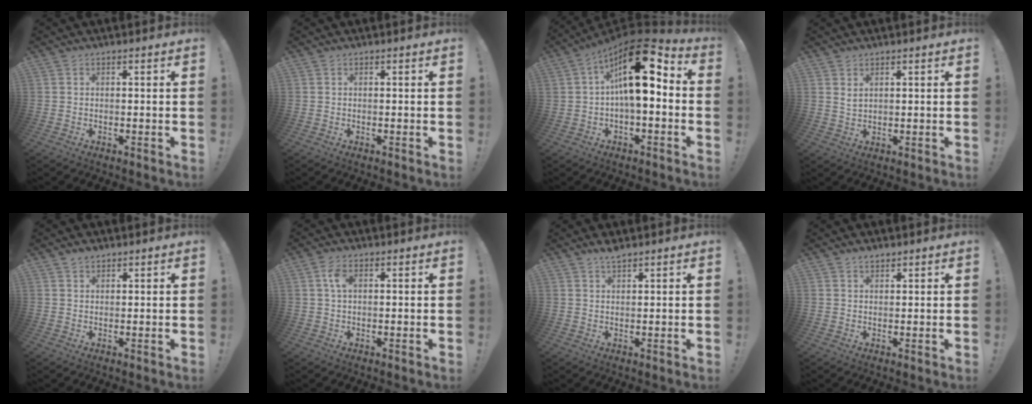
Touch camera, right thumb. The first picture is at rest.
{"total": 0.0}
{"total": 18.7, "force": [4.4, 8.3, 16.1], "torque": [-0.258, -0.012, 0.072]}
{"total": 2.4, "force": [1.5, 1.0, 1.6], "torque": [-0.018, -0.008, 0.026]}
{"total": 1.7, "force": [1.5, 0.8, 0.4], "torque": [-0.003, -0.008, 0.027]}
{"total": 4.1, "force": [1.2, 2.3, 3.2], "torque": [-0.051, 0.001, 0.018]}
{"total": 2.7, "force": [2.3, 0.2, 1.4], "torque": [-0.014, -0.017, 0.037]}
{"total": 1.7, "force": [1.4, 0.7, 0.6], "torque": [-0.007, -0.006, 0.025]}